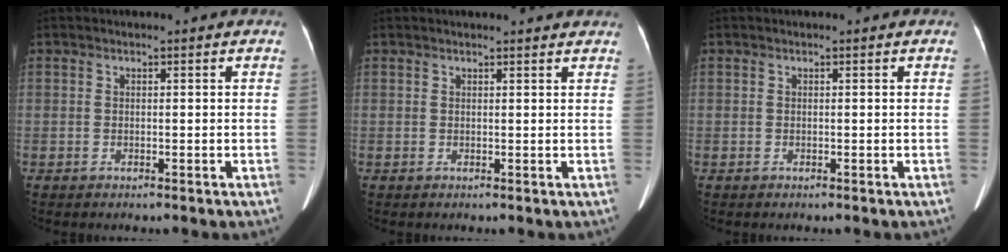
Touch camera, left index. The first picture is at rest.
{"total": 5.2, "force": [5.0, 0.5, 1.4], "torque": [-0.015, 0.020, 0.048]}
{"total": 0.0}